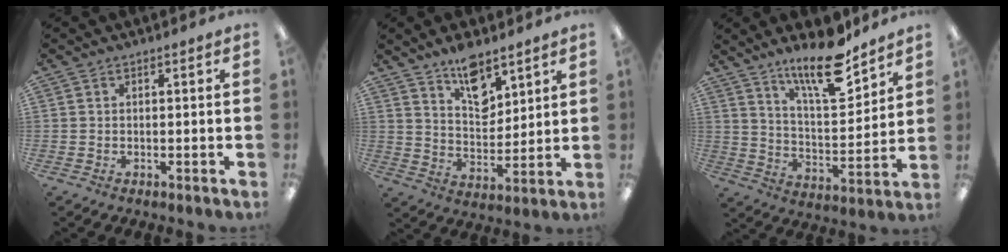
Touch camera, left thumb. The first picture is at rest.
{"total": 10.4, "force": [7.8, 4.8, 4.9], "torque": [-0.063, -0.051, 0.137]}
{"total": 15.4, "force": [12.0, 4.0, 8.9], "torque": [-0.140, -0.074, 0.200]}